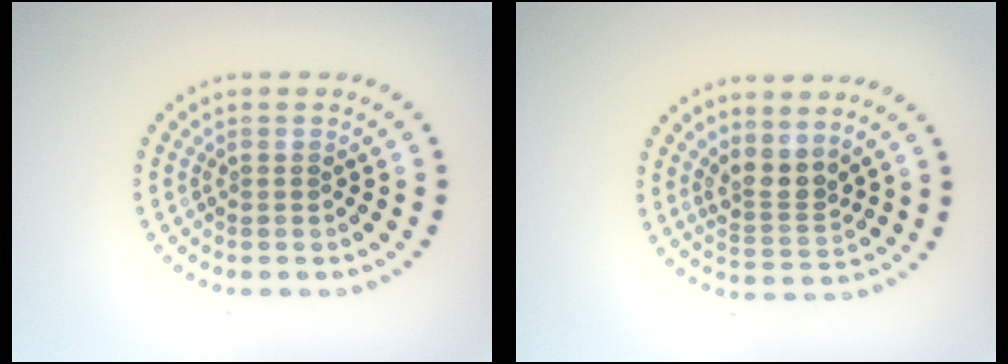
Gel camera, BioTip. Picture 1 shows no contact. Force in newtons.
{"total": 2.6, "press": 1.9, "slide": 1.7}